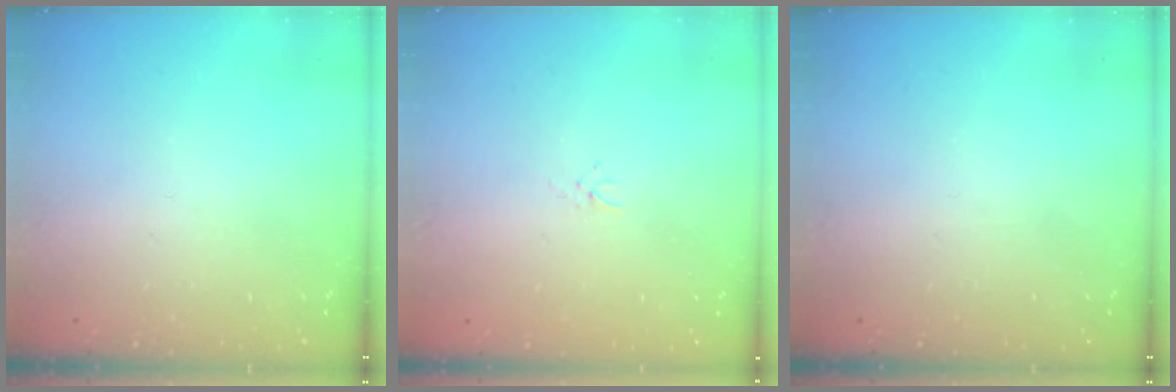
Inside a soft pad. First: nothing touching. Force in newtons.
{"total": 1.0, "press": 1.0, "slide": 0.3}
{"total": 0.0}